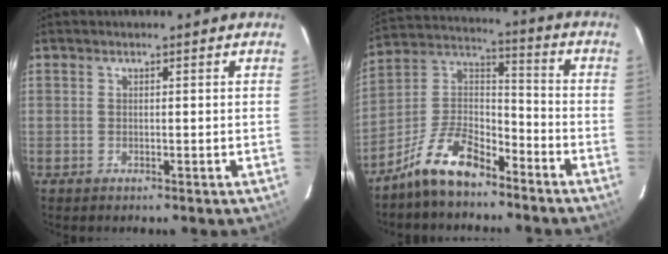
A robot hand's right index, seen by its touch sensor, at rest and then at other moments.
{"total": 12.5, "force": [-9.0, 5.0, 7.0], "torque": [-0.156, 0.036, -0.174]}